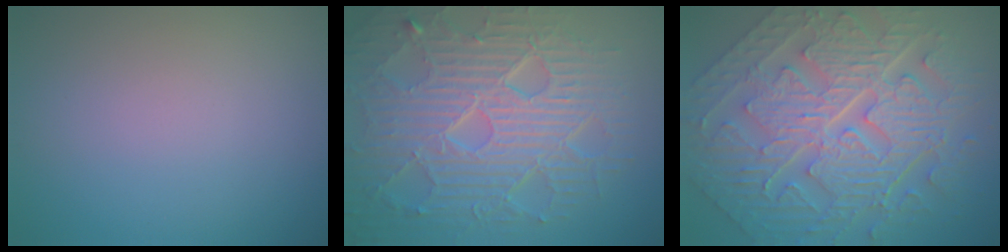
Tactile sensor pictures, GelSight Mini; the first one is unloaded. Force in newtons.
{"total": 10.1, "press": 6.6, "slide": 7.7}
{"total": 11.2, "press": 7.7, "slide": 8.2}